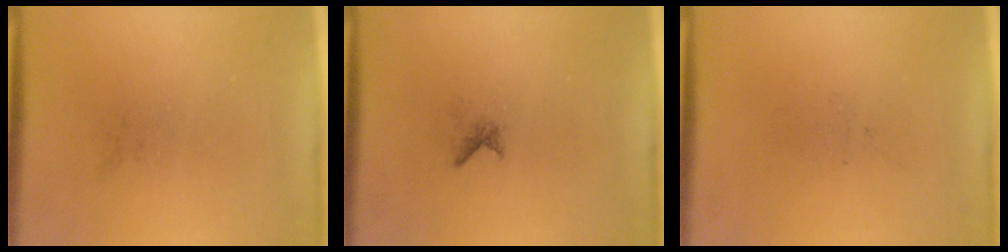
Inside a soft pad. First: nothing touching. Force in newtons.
{"total": 0.6}
{"total": 0.0}